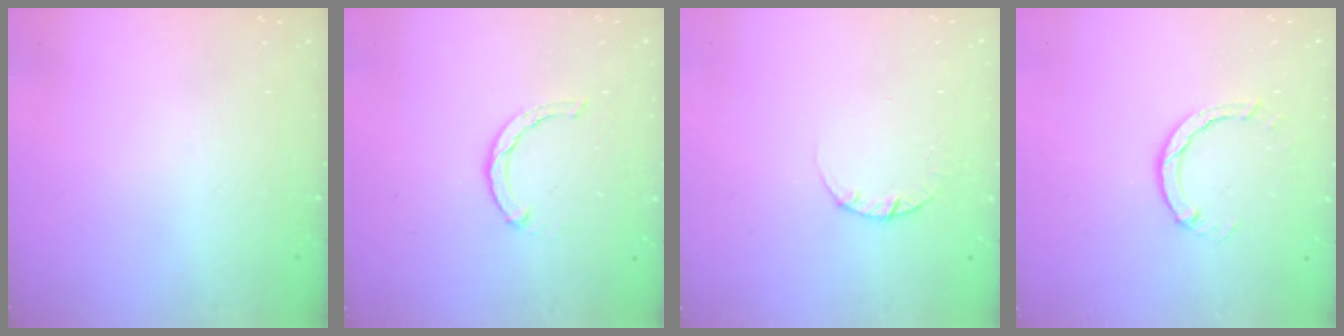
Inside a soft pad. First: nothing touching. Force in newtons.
{"total": 2.4, "press": 2.4, "slide": 0.4}
{"total": 2.4, "press": 2.4, "slide": 0.3}
{"total": 2.7, "press": 2.7, "slide": 0.3}